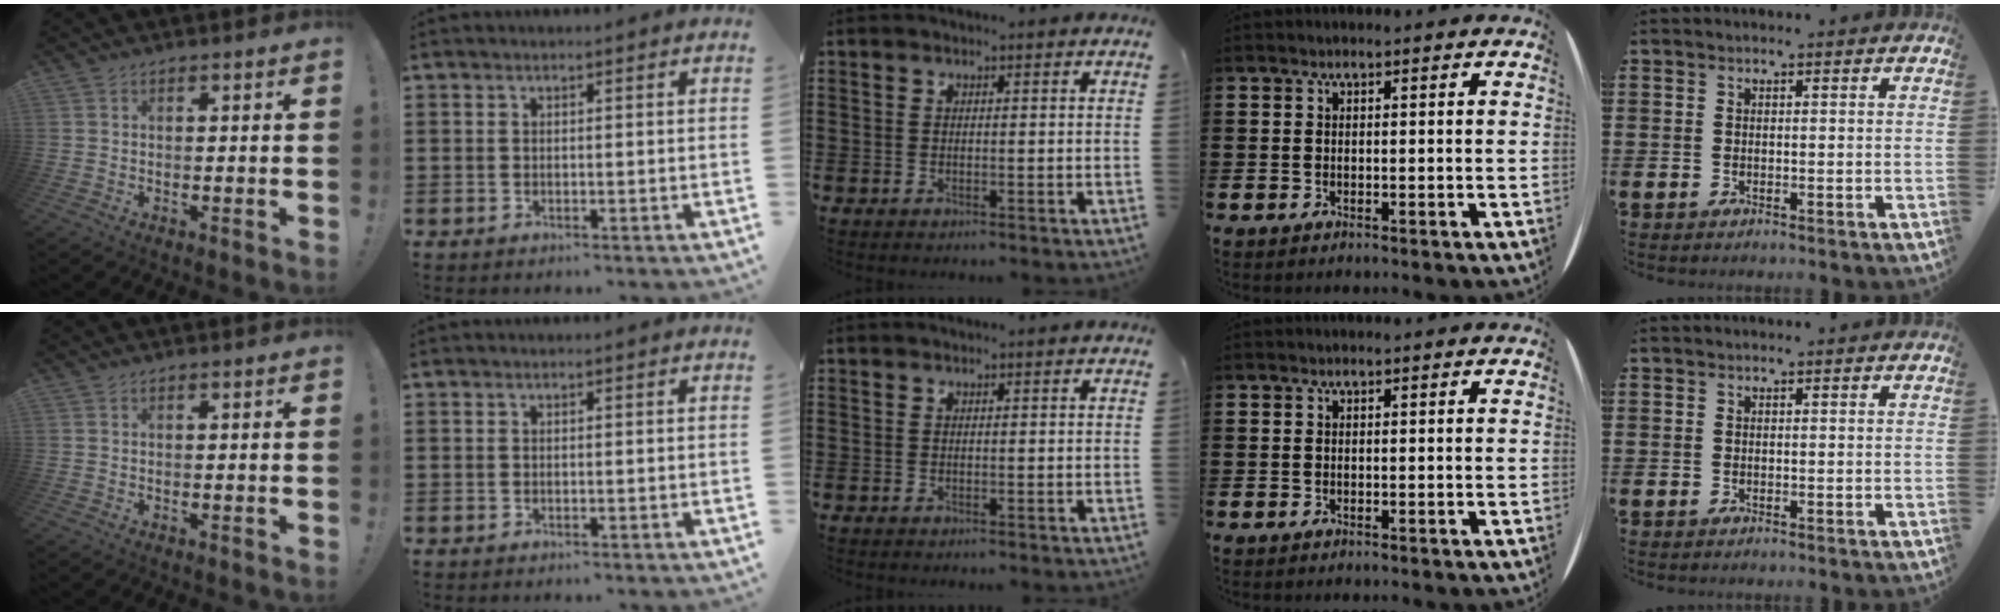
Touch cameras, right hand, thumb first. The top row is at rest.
{}